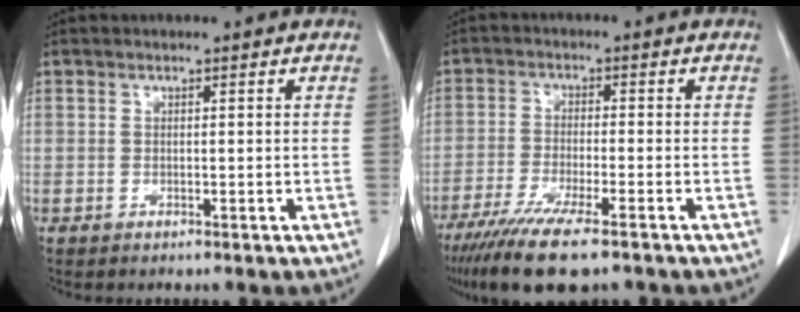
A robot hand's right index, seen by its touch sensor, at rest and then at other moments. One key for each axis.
{"total": 11.4, "fx": -8.4, "fy": 1.4, "fz": 7.6, "tx": -0.126, "ty": -0.027, "tz": -0.135}